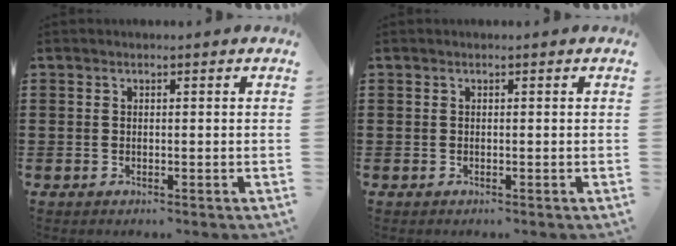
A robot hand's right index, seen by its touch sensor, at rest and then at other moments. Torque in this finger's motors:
{"motor_torque": [0.00, 2.14, 0.02, 0.00]}